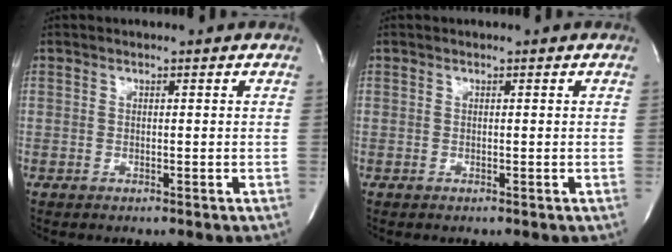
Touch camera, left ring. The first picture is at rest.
{"total": 0.0}